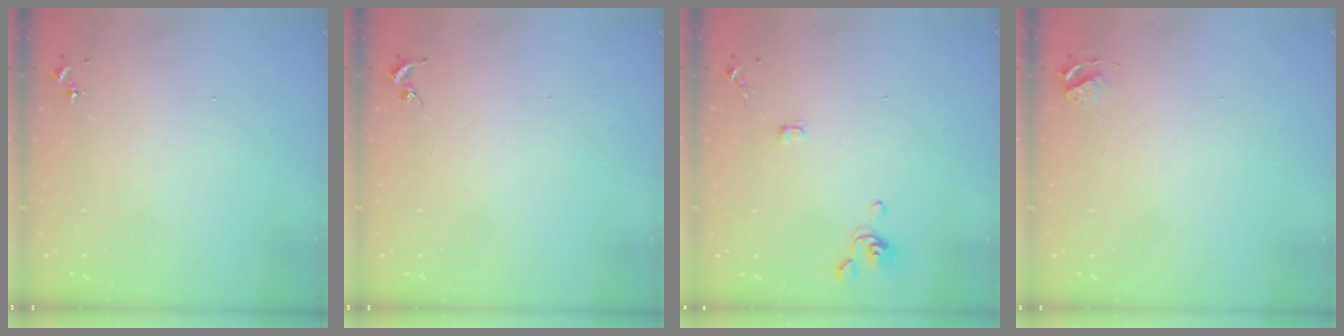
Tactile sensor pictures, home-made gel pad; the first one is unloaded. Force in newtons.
{"total": 0.0}
{"total": 3.8, "press": 3.7, "slide": 0.9}
{"total": 3.5, "press": 3.5, "slide": 0.3}